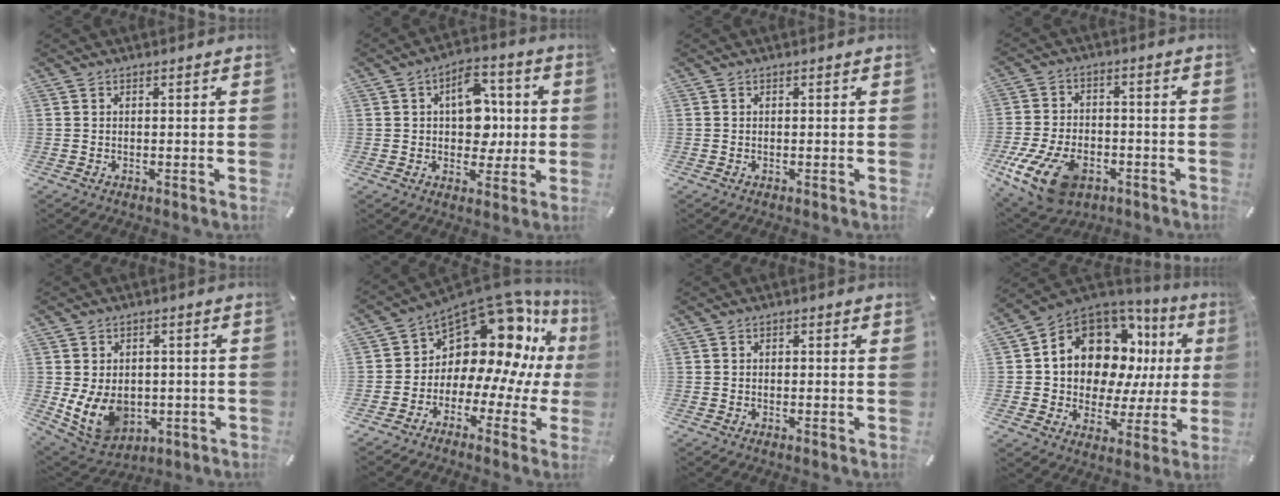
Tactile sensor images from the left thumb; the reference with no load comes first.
{"total": 11.3, "force": [1.3, 8.3, 7.6], "torque": [-0.096, 0.006, 0.022]}
{"total": 0.0}
{"total": 15.7, "force": [-7.3, 9.8, 9.8], "torque": [-0.195, 0.035, -0.122]}
{"total": 10.1, "force": [-0.9, 8.3, 5.8], "torque": [-0.126, -0.003, -0.010]}
{"total": 13.4, "force": [7.1, 8.7, 7.2], "torque": [-0.119, -0.092, 0.123]}
{"total": 0.6, "force": [0.3, 0.4, 0.4], "torque": [0.001, -0.001, 0.003]}
{"total": 15.4, "force": [7.1, 10.8, 8.4], "torque": [-0.147, -0.061, 0.130]}